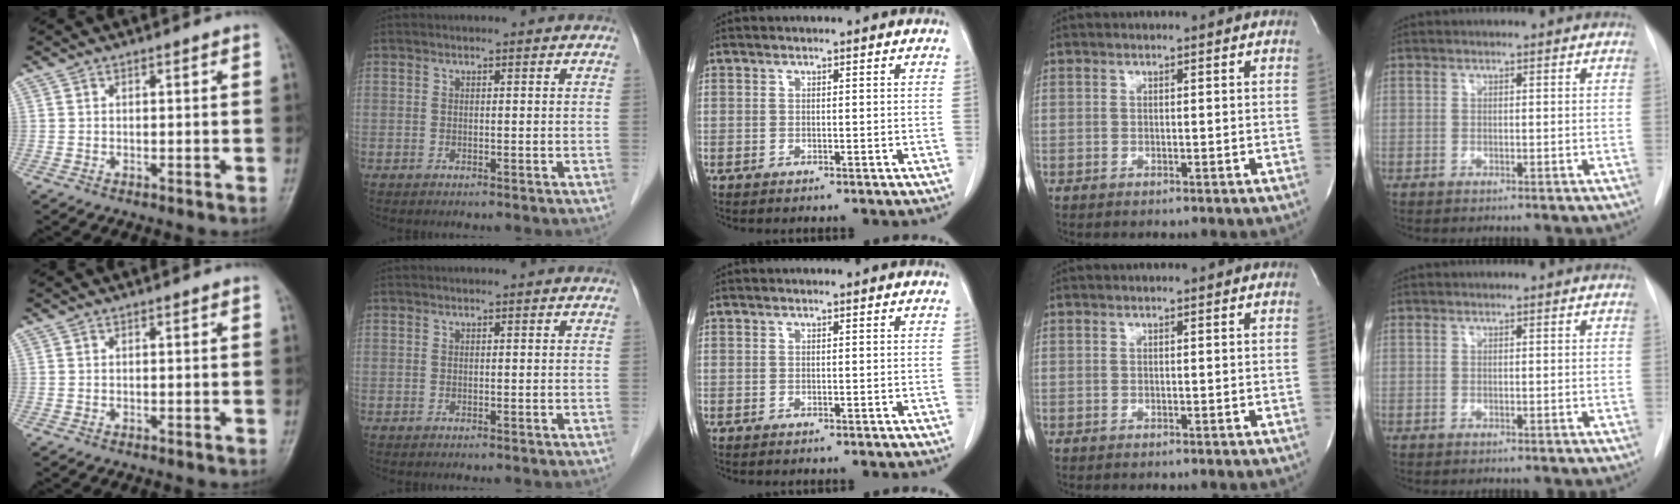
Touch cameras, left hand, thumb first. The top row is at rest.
{}